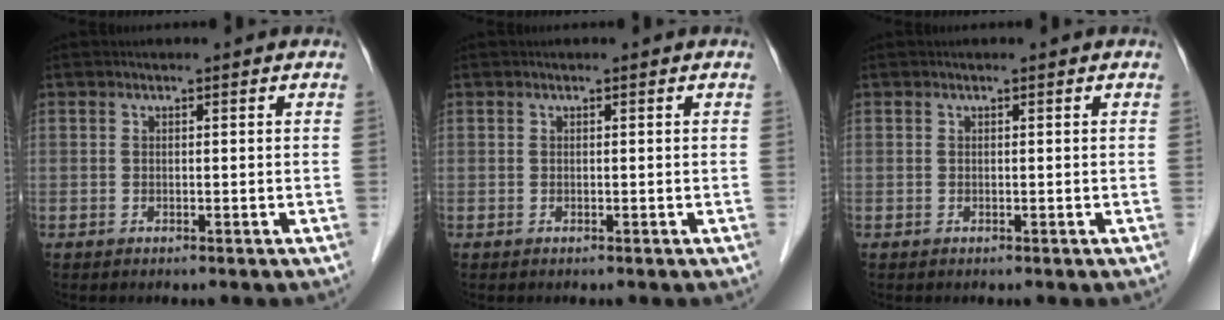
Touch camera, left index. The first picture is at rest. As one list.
[{"total": 0.0}, {"total": 0.0}]